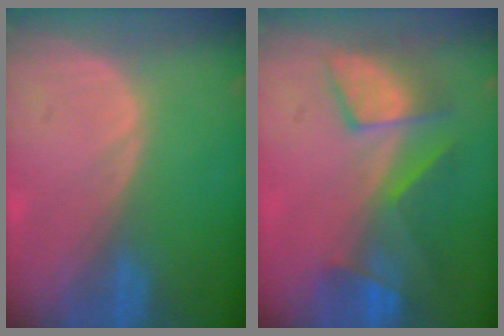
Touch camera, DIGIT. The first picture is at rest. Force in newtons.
{"total": 7.8, "press": 7.6, "slide": 1.9}